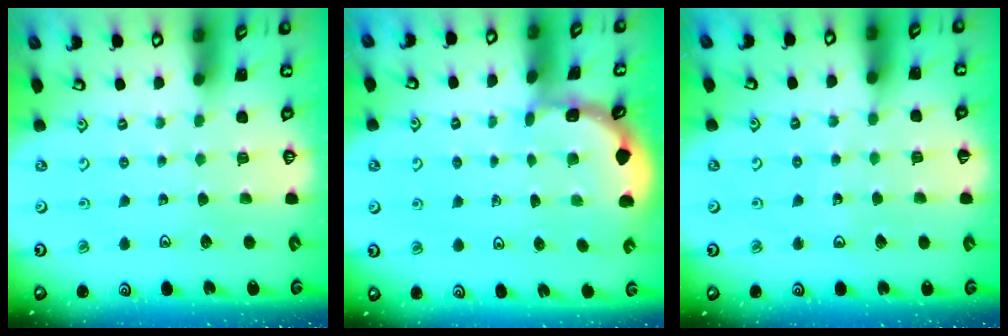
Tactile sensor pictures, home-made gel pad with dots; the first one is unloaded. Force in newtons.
{"total": 1.8, "press": 1.8, "slide": 0.3}
{"total": 2.7, "press": 2.7, "slide": 0.3}